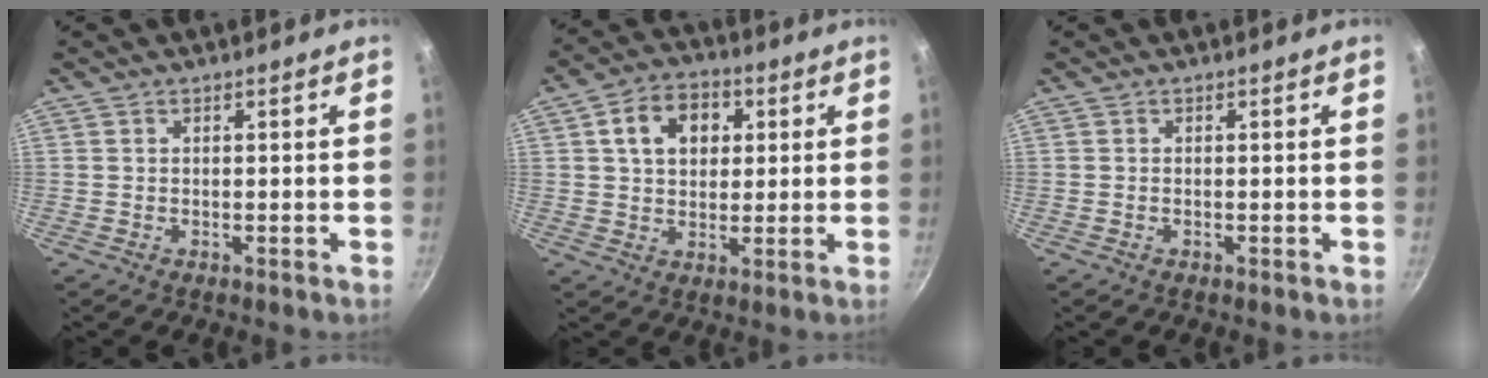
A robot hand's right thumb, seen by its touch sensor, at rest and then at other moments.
{"total": 10.2, "force": [3.0, 7.6, 6.1], "torque": [-0.077, 0.010, 0.040]}
{"total": 0.0}